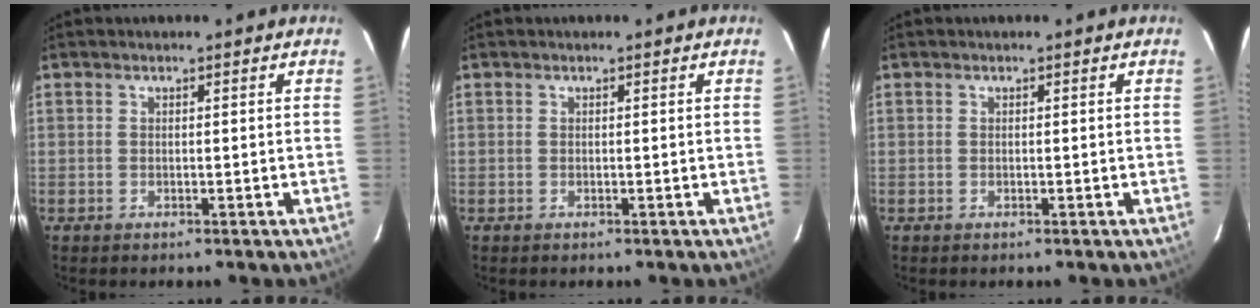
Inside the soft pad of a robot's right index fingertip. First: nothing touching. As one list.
[{"total": 0.0}, {"total": 0.0}]